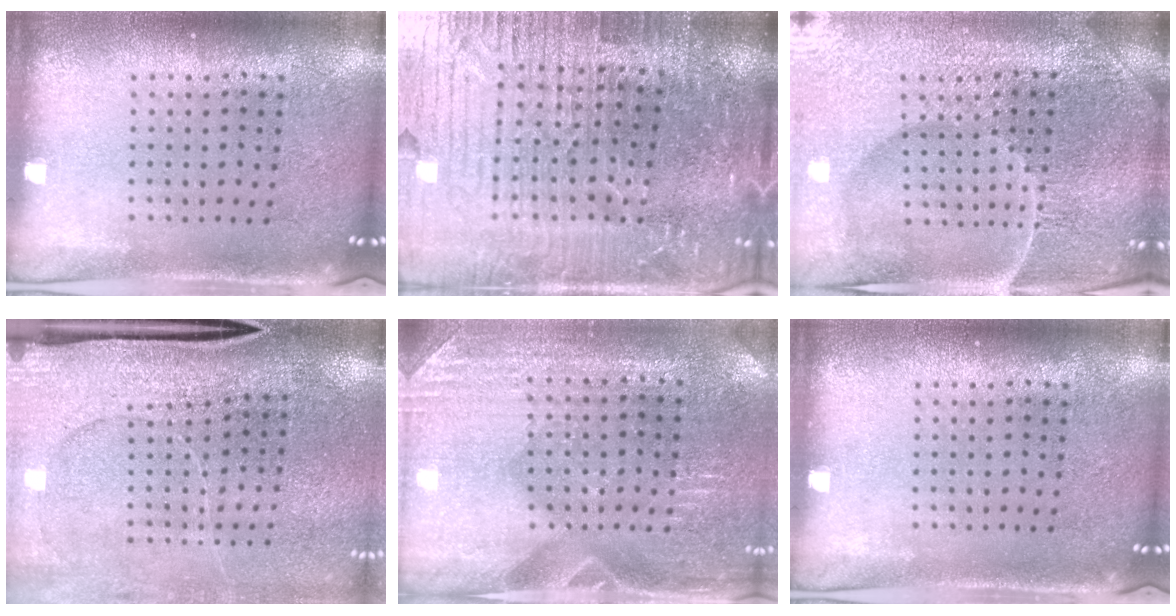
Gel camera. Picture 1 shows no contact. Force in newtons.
{"total": 5.8, "press": 5.3, "slide": 2.5}
{"total": 5.7, "press": 5.3, "slide": 2.2}
{"total": 3.0, "press": 2.8, "slide": 1.1}
{"total": 3.0, "press": 2.9, "slide": 0.2}
{"total": 0.0}